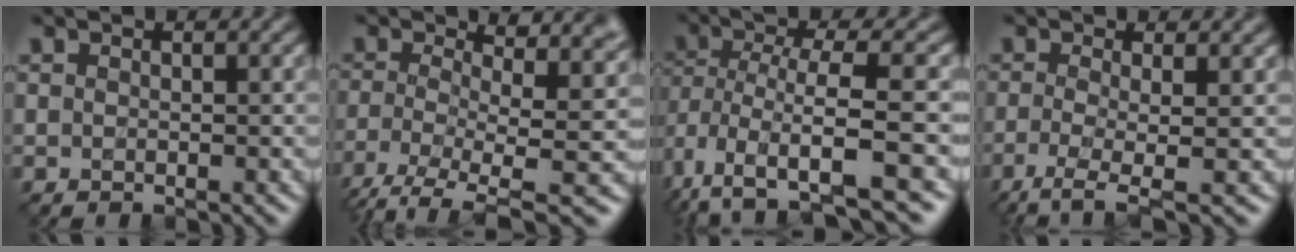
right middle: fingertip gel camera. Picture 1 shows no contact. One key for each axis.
{"total": 9.6, "fx": -2.2, "fy": 3.6, "fz": 8.6, "tx": -0.150, "ty": -0.012, "tz": -0.049}
{"total": 7.9, "fx": -2.9, "fy": 2.6, "fz": 6.8, "tx": -0.134, "ty": -0.007, "tz": -0.055}
{"total": 4.5, "fx": -1.5, "fy": 1.1, "fz": 4.1, "tx": -0.074, "ty": -0.010, "tz": -0.039}